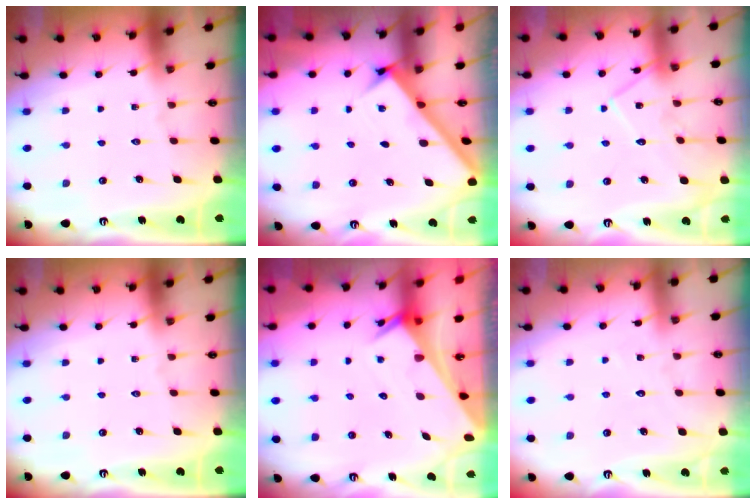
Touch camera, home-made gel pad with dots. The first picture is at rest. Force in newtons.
{"total": 2.7, "press": 2.6, "slide": 0.4}
{"total": 12.4, "press": 12.4, "slide": 0.3}
{"total": 0.0}
{"total": 2.4, "press": 2.4, "slide": 0.1}
{"total": 3.5, "press": 3.5, "slide": 0.3}